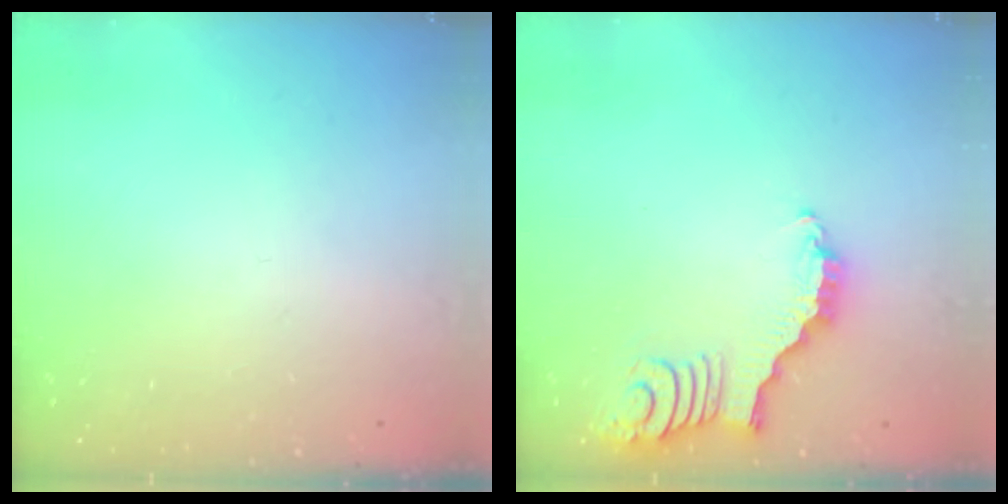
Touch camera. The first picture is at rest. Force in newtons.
{"total": 3.2, "press": 3.2, "slide": 0.3}